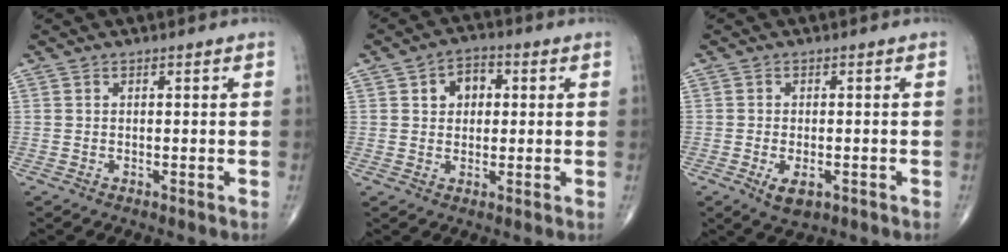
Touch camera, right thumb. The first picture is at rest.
{"total": 5.8, "force": [1.5, 4.3, 3.7], "torque": [-0.031, 0.007, 0.018]}
{"total": 4.2, "force": [-1.6, 2.1, 3.3], "torque": [-0.054, -0.002, -0.020]}